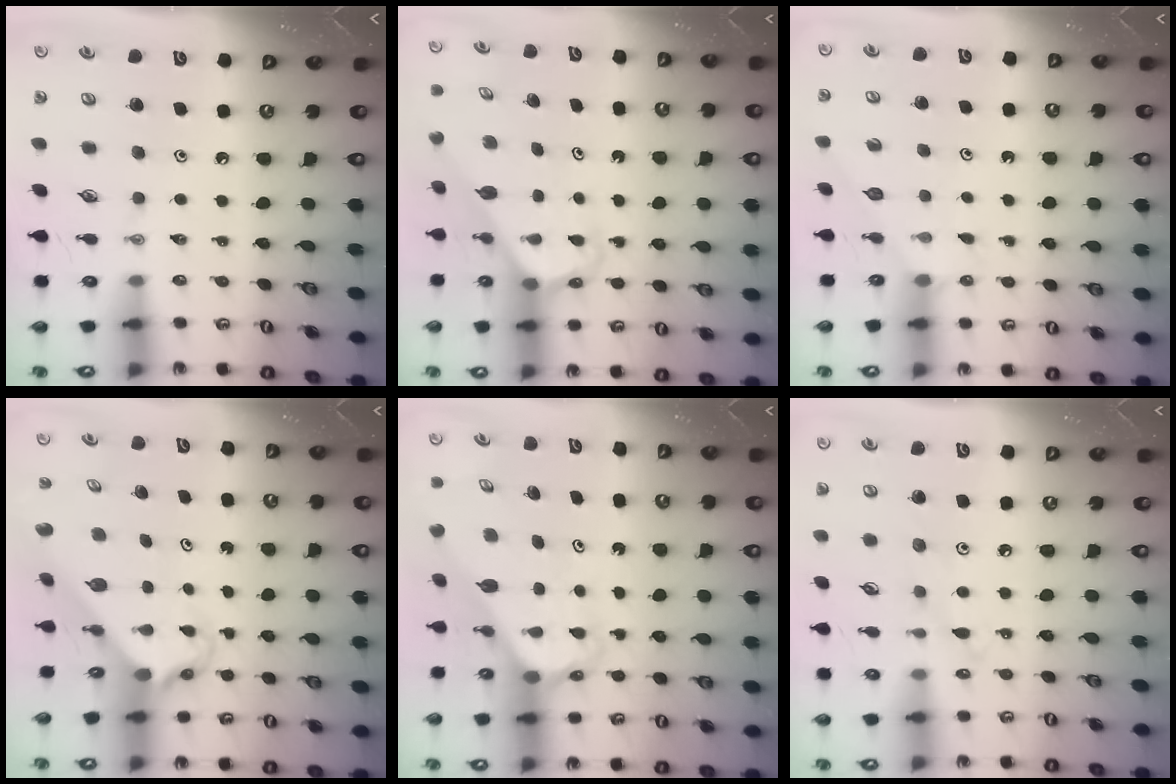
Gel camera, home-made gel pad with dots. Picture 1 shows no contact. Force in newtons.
{"total": 3.4, "press": 3.4, "slide": 0.2}
{"total": 3.6, "press": 3.6, "slide": 0.3}
{"total": 2.6, "press": 2.6, "slide": 0.3}
{"total": 2.7, "press": 2.7, "slide": 0.1}
{"total": 6.3, "press": 6.3, "slide": 0.7}